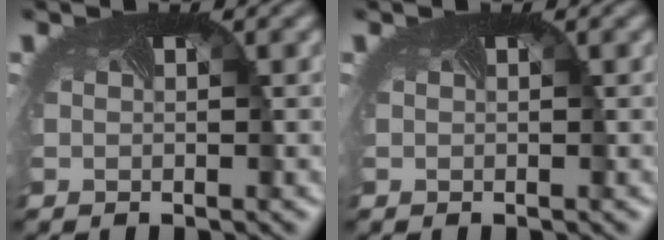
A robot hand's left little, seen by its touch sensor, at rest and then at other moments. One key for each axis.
{"total": 0.0}